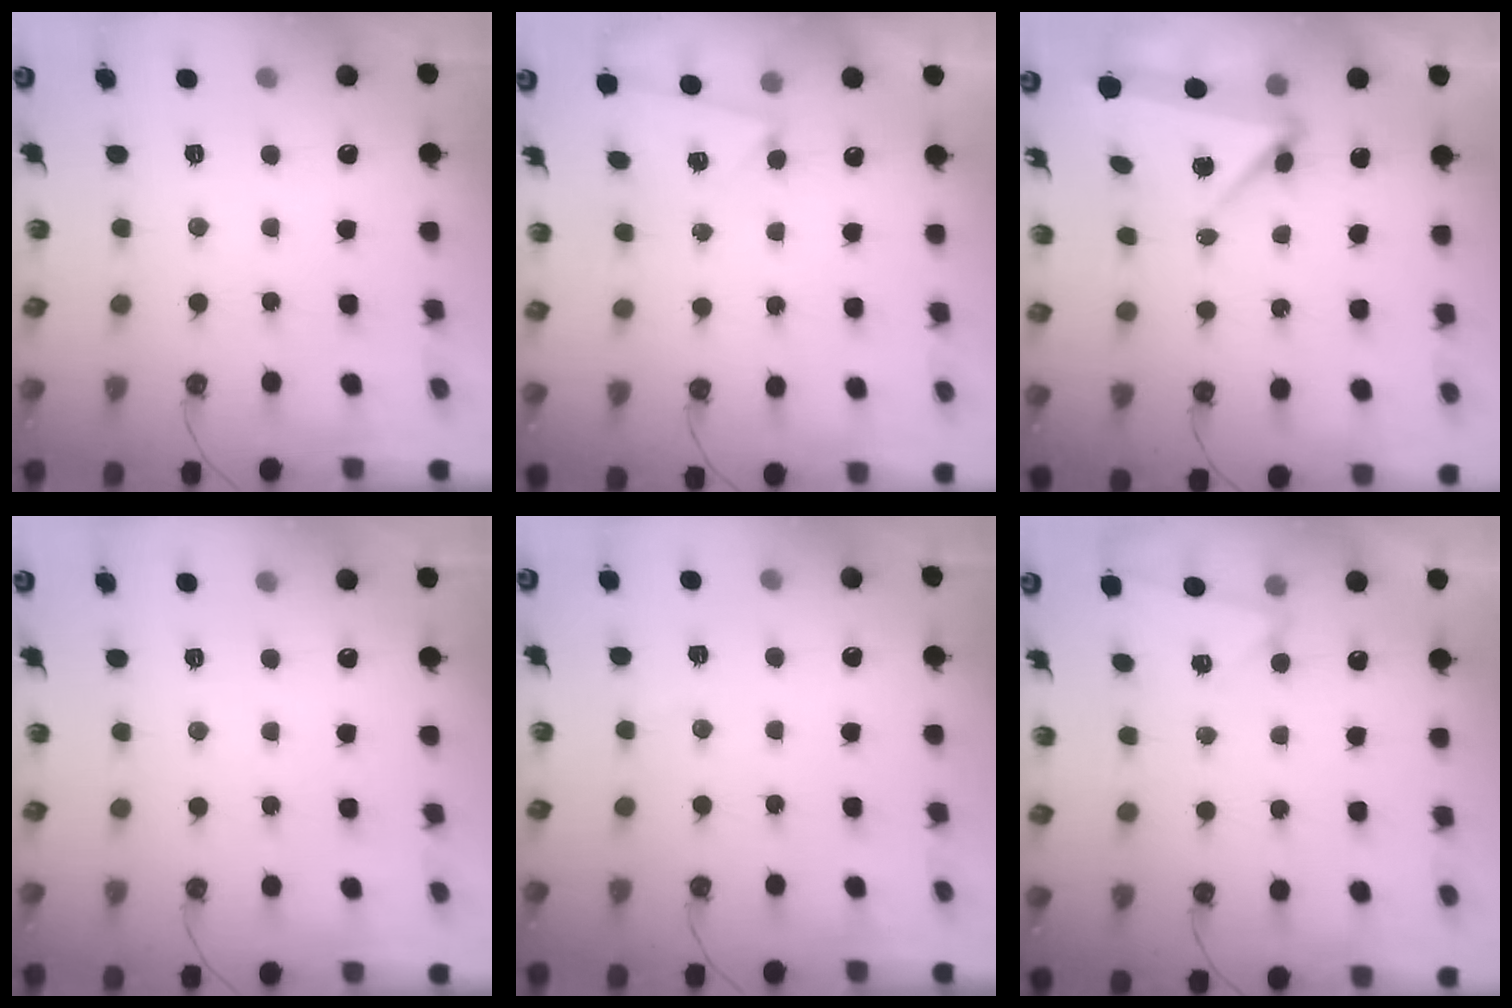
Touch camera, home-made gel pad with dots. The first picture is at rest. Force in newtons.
{"total": 2.6, "press": 1.6, "slide": 2.0}
{"total": 6.0, "press": 5.7, "slide": 1.7}
{"total": 0.0}
{"total": 3.3, "press": 1.9, "slide": 2.7}
{"total": 2.7, "press": 2.5, "slide": 1.1}